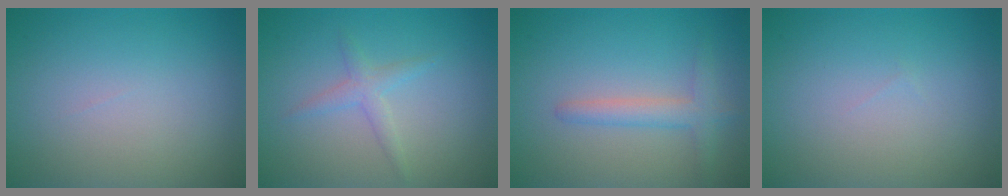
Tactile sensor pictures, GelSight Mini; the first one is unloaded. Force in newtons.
{"total": 1.6, "press": 1.6, "slide": 0.1}
{"total": 2.3, "press": 2.3, "slide": 0.2}
{"total": 0.0}